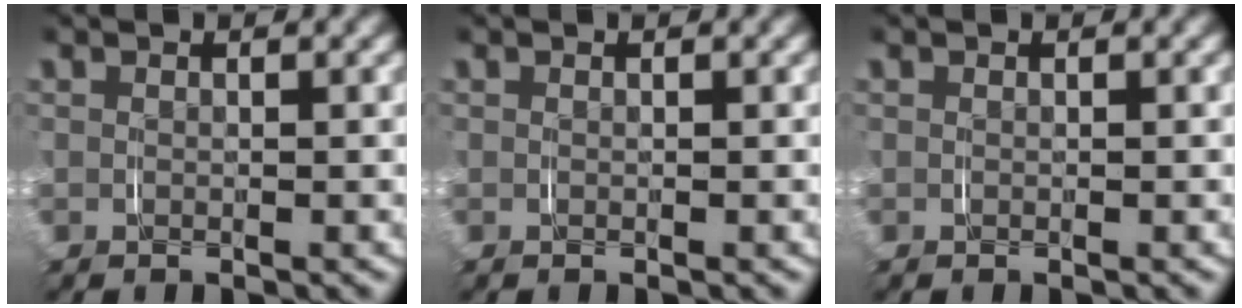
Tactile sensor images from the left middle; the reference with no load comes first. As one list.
[{"total": 0.0}, {"total": 0.0}]